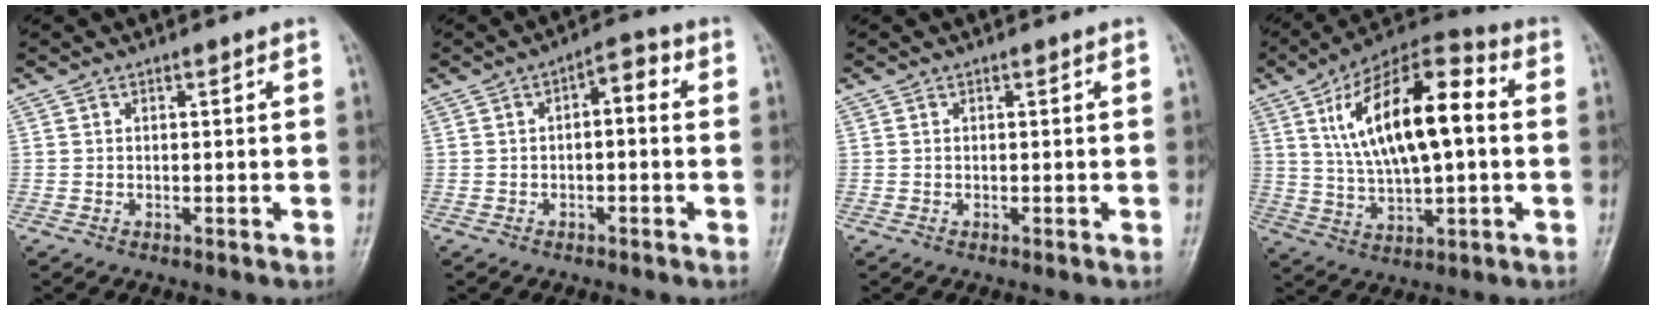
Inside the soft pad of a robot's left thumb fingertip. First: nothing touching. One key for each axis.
{"total": 4.6, "fx": 0.4, "fy": 2.2, "fz": 4.0, "tx": -0.044, "ty": 0.023, "tz": -0.004}
{"total": 0.0}
{"total": 19.5, "fx": 3.5, "fy": 8.2, "fz": 17.3, "tx": -0.286, "ty": 0.023, "tz": 0.054}